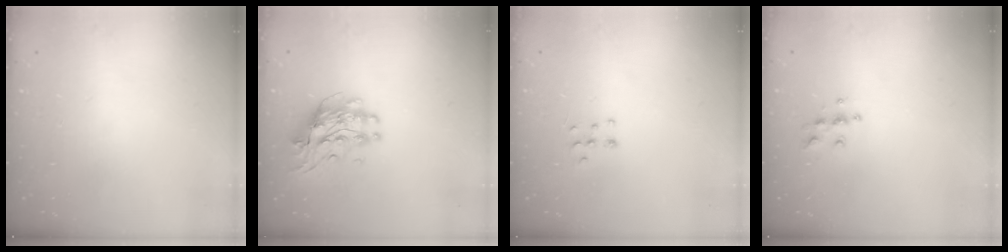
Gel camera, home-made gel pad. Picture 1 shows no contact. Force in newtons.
{"total": 9.8, "press": 9.7, "slide": 0.8}
{"total": 4.4, "press": 4.3, "slide": 0.9}
{"total": 6.9, "press": 6.9, "slide": 0.4}